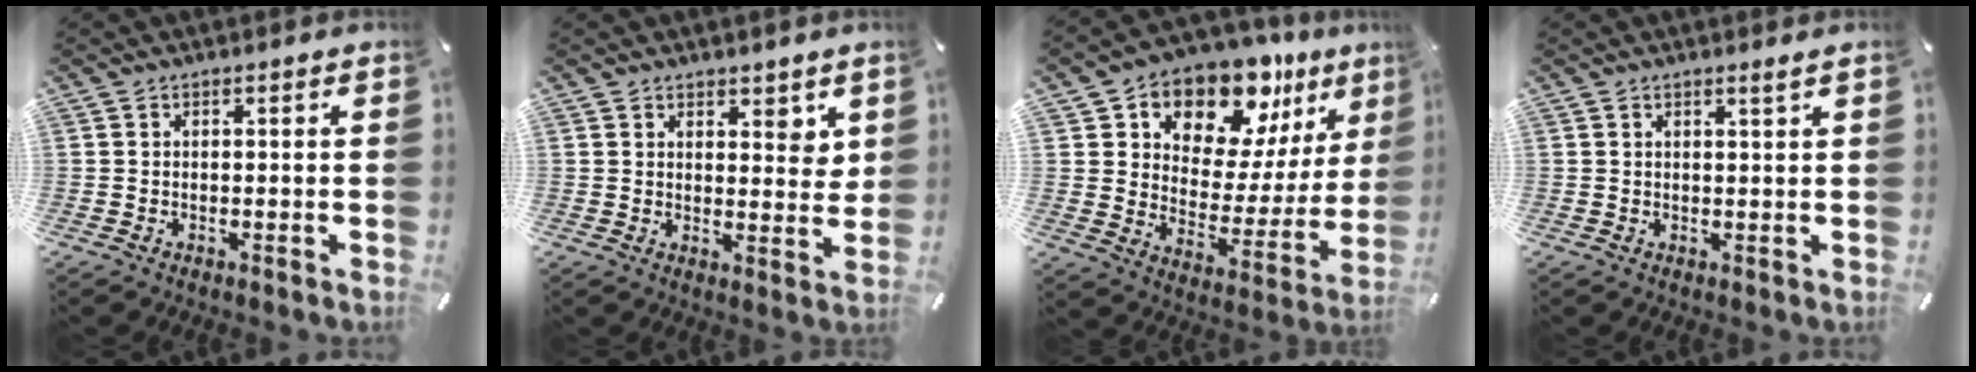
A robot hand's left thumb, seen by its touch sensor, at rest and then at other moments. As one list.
[{"total": 4.4, "force": [2.9, 2.7, 1.8], "torque": [-0.003, -0.021, 0.045]}, {"total": 14.6, "force": [11.5, 7.9, 4.5], "torque": [-0.079, -0.103, 0.204]}, {"total": 1.2, "force": [1.1, -0.1, 0.6], "torque": [-0.011, -0.003, 0.020]}]